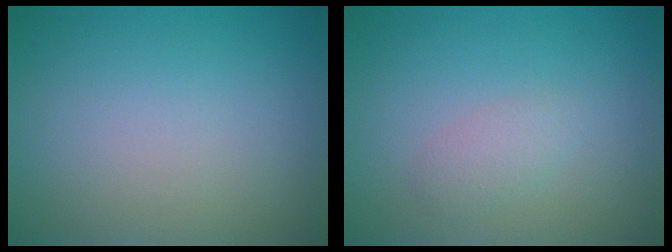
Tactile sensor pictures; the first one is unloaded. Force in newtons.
{"total": 1.4, "press": 1.4, "slide": 0.1}